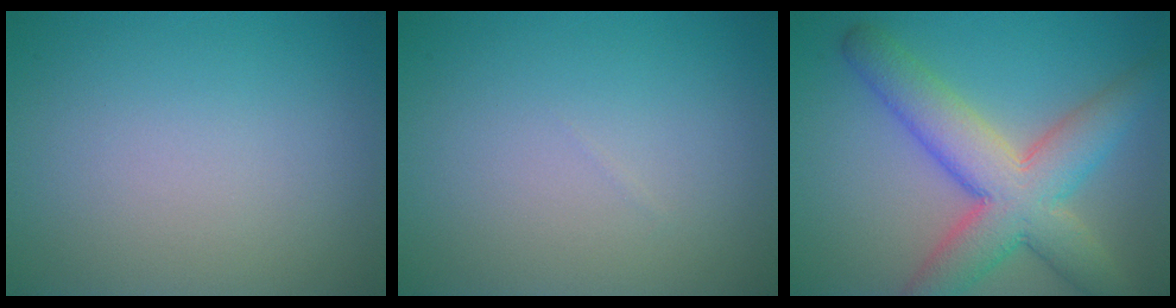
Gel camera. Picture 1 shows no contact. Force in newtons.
{"total": 0.0}
{"total": 8.4, "press": 8.4, "slide": 0.4}